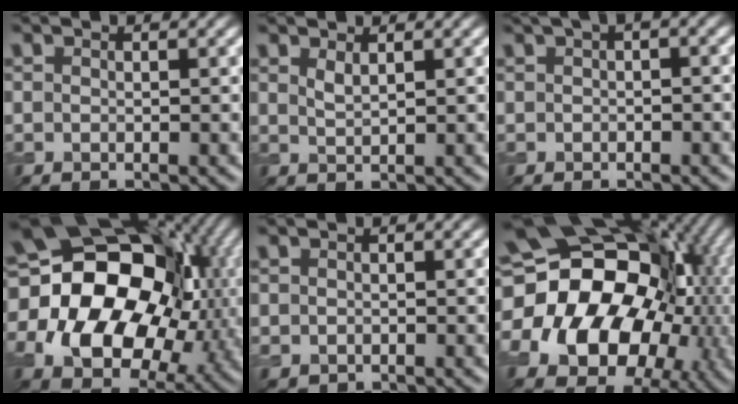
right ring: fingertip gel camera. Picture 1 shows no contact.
{"total": 1.2, "force": [0.9, 0.3, 0.8], "torque": [-0.018, -0.001, 0.019]}
{"total": 2.2, "force": [1.0, 0.7, 1.8], "torque": [-0.025, 0.004, 0.009]}
{"total": 21.3, "force": [0.1, 16.6, 13.3], "torque": [-0.230, -0.013, 0.003]}
{"total": 0.6, "force": [-0.2, 0.6, 0.0], "torque": [0.003, -0.006, -0.003]}
{"total": 23.4, "force": [-0.5, 19.4, 13.1], "torque": [-0.221, 0.001, -0.036]}